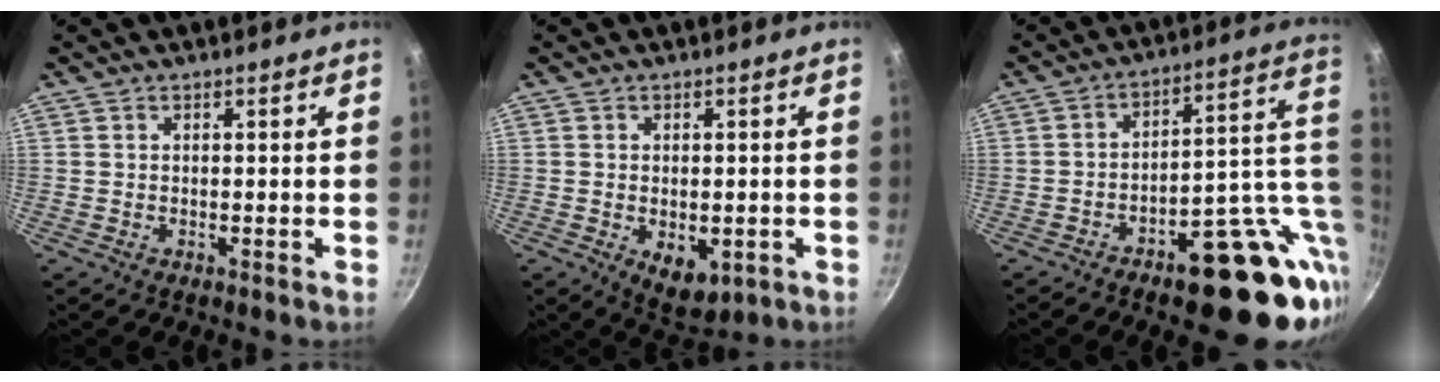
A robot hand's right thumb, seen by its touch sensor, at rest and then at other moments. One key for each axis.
{"total": 6.6, "fx": -1.6, "fy": 4.0, "fz": 5.0, "tx": -0.057, "ty": -0.007, "tz": -0.010}
{"total": 22.0, "fx": -5.2, "fy": 9.7, "fz": 19.0, "tx": -0.188, "ty": 0.018, "tz": -0.058}